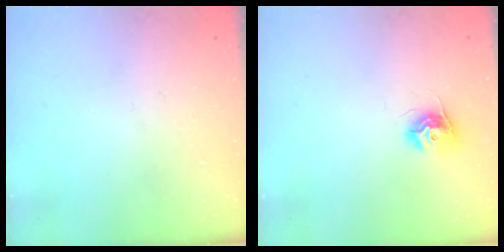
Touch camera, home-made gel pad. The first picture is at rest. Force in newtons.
{"total": 9.5, "press": 9.5, "slide": 0.3}